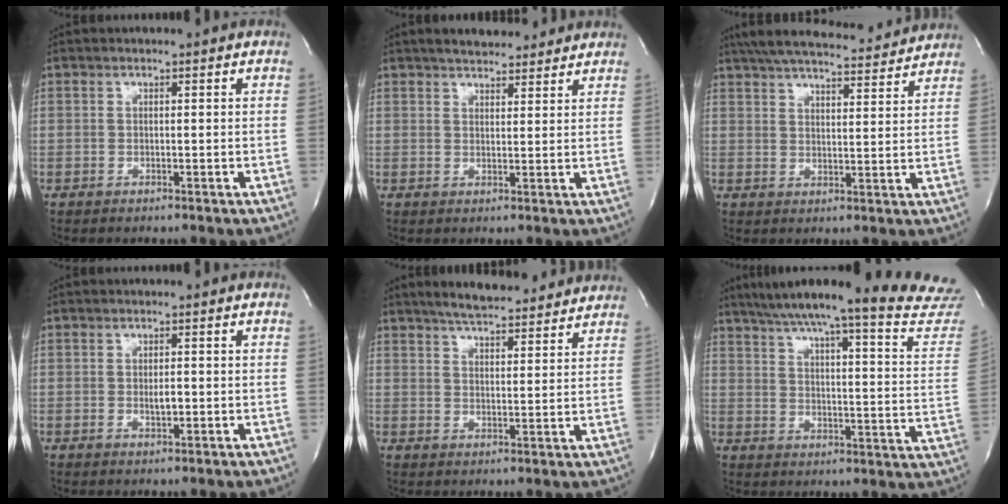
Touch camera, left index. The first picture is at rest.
{"total": 8.3, "force": [7.2, 2.4, 3.2], "torque": [-0.045, 0.017, 0.102]}
{"total": 18.8, "force": [17.3, 2.3, 7.0], "torque": [-0.122, 0.024, 0.241]}
{"total": 1.8, "force": [-0.2, 0.6, 1.7], "torque": [-0.032, -0.001, -0.002]}
{"total": 13.4, "force": [12.0, 2.3, 5.5], "torque": [-0.083, 0.015, 0.165]}
{"total": 25.8, "force": [23.9, 0.0, 9.9], "torque": [-0.146, -0.098, 0.292]}